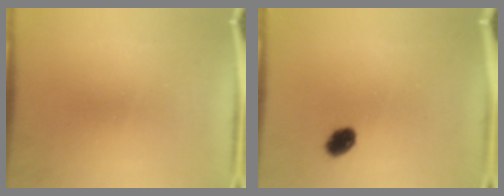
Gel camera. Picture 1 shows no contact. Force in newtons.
{"total": 4.3}